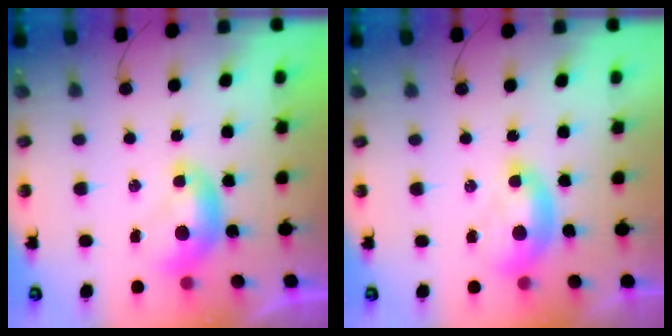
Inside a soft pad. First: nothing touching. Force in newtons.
{"total": 1.6, "press": 1.5, "slide": 0.6}